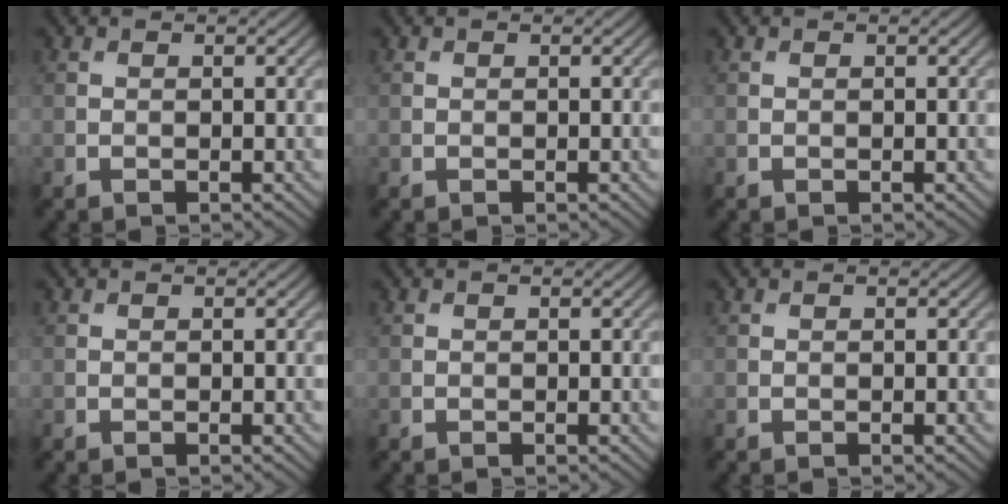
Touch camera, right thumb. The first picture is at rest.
{"total": 0.0}
{"total": 0.0}
{"total": 0.0}
{"total": 0.0}
{"total": 0.0}